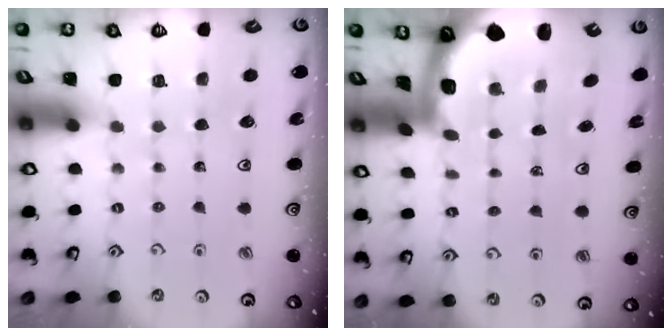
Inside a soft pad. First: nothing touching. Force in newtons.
{"total": 2.3, "press": 2.3, "slide": 0.5}